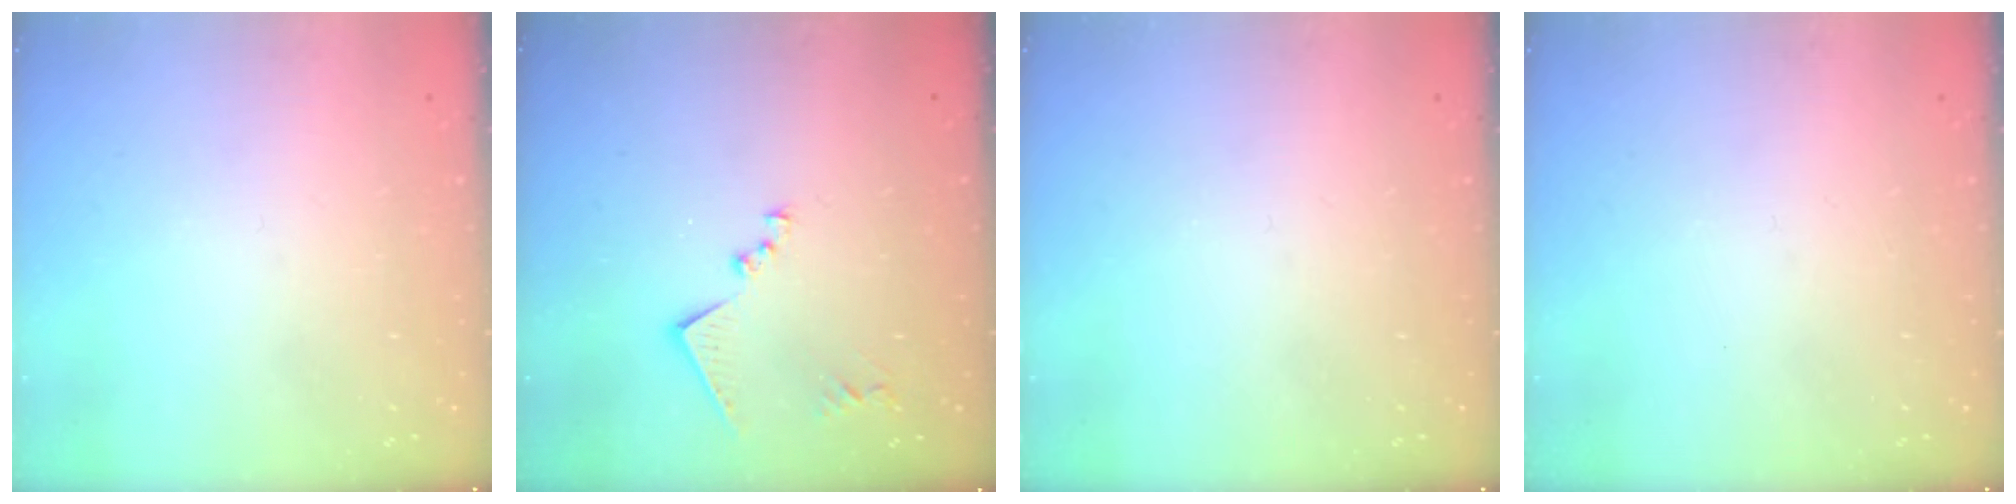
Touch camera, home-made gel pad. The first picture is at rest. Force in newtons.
{"total": 11.1, "press": 11.1, "slide": 0.9}
{"total": 0.0}
{"total": 0.0}